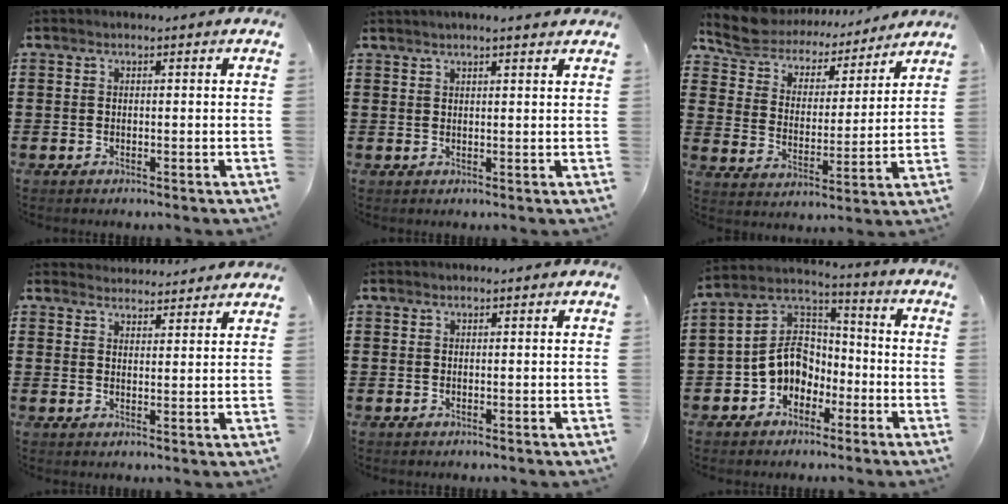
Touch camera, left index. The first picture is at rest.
{"total": 2.0, "force": [1.8, -0.1, 0.9], "torque": [-0.021, 0.002, 0.034]}
{"total": 7.2, "force": [6.9, 1.7, 0.8], "torque": [-0.056, -0.045, 0.120]}
{"total": 3.3, "force": [3.2, 0.3, -0.2], "torque": [0.002, -0.016, 0.060]}
{"total": 0.0}
{"total": 8.0, "force": [-2.4, 6.8, 3.4], "torque": [-0.109, 0.001, -0.055]}